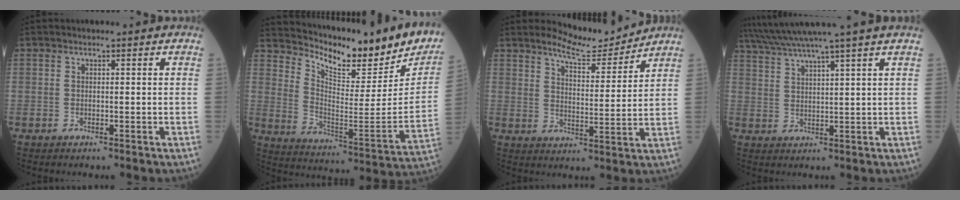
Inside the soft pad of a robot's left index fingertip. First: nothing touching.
{"total": 19.9, "force": [17.6, 5.1, 7.7], "torque": [-0.122, -0.057, 0.244]}
{"total": 7.2, "force": [7.2, 0.4, 0.9], "torque": [-0.028, -0.015, 0.115]}
{"total": 10.4, "force": [8.8, -2.5, 4.9], "torque": [-0.089, 0.012, 0.139]}